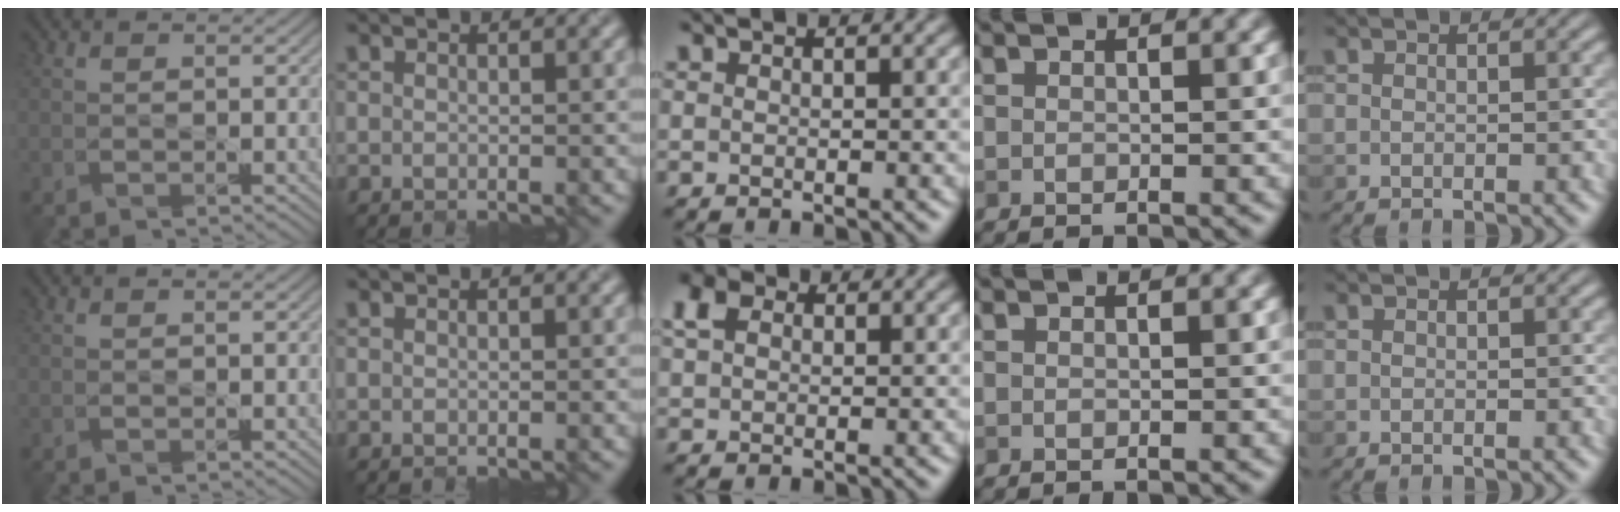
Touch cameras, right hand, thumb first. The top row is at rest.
{"middle": {"total": 3.1, "force": [1.4, 2.2, 1.6], "torque": [-0.041, 0.006, 0.026]}}